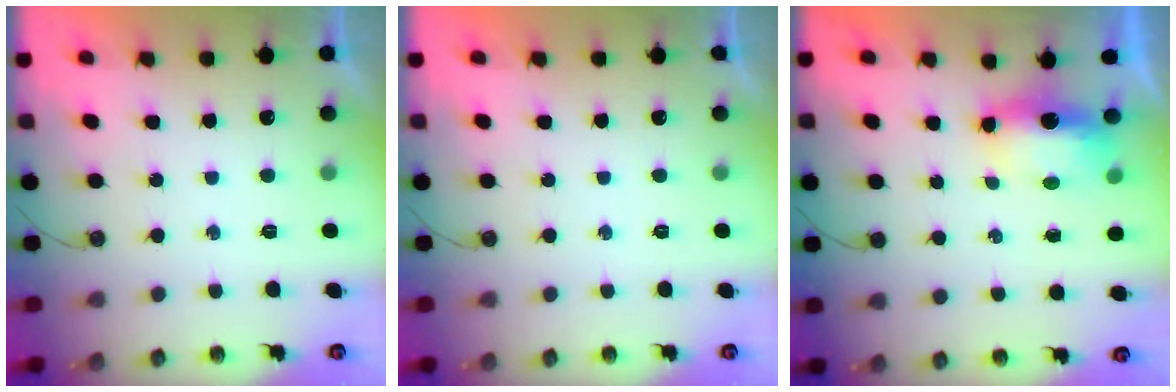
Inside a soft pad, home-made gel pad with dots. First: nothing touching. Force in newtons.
{"total": 0.0}
{"total": 14.7, "press": 7.8, "slide": 12.5}